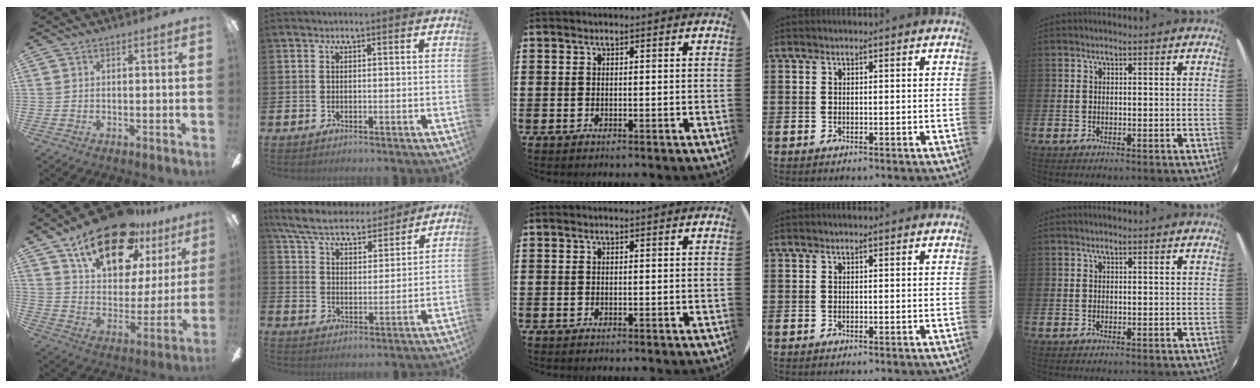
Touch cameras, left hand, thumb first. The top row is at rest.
{"thumb": {"total": 21.7, "force": [14.8, 9.9, 12.4], "torque": [-0.199, -0.086, 0.257]}, "index": {"total": 7.2, "force": [6.7, 1.8, 2.1], "torque": [-0.075, -0.038, 0.117]}}